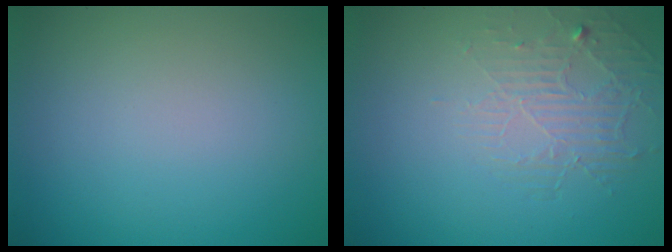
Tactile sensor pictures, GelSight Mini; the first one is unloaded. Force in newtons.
{"total": 2.0, "press": 1.1, "slide": 1.7}